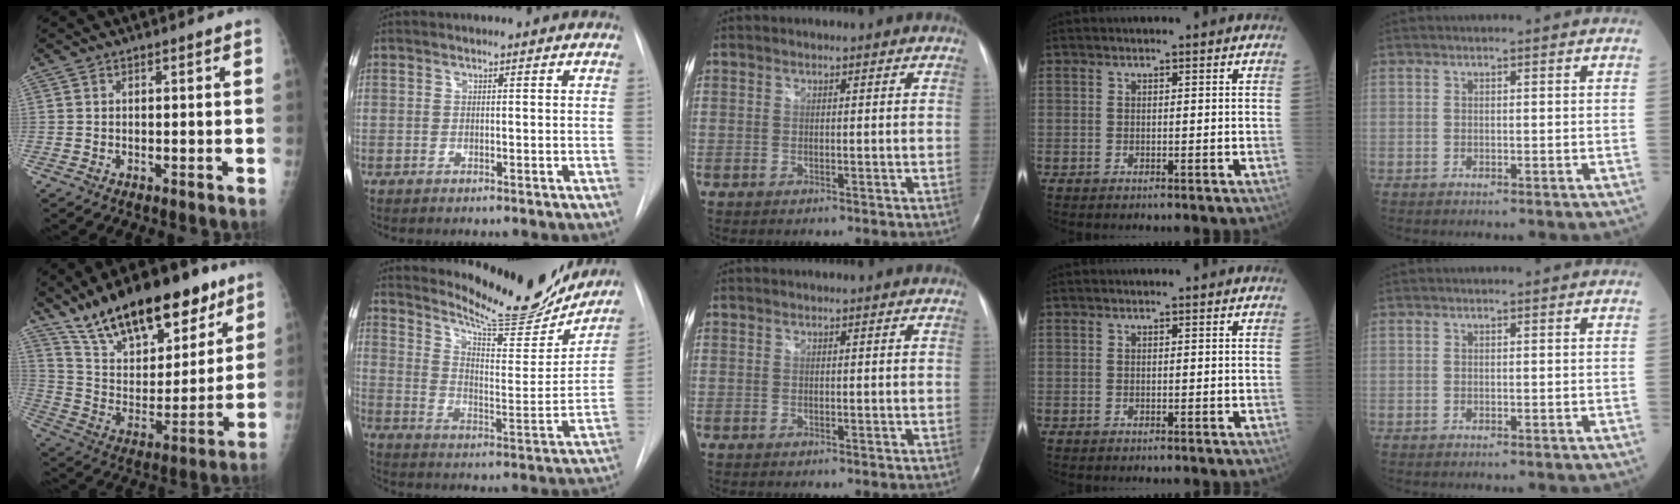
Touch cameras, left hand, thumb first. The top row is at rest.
{"thumb": {"total": 25.2, "force": [17.1, 10.8, 15.0], "torque": [-0.204, -0.051, 0.284]}, "index": {"total": 19.3, "force": [17.9, 2.6, 6.8], "torque": [-0.106, -0.053, 0.248]}}